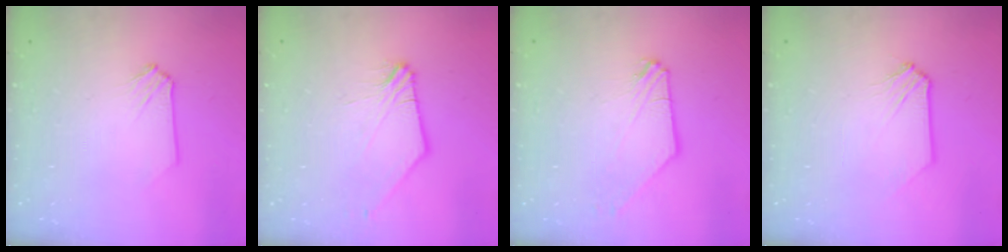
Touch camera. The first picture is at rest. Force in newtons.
{"total": 2.0, "press": 1.9, "slide": 0.4}
{"total": 2.5, "press": 2.5, "slide": 0.4}
{"total": 0.6, "press": 0.6, "slide": 0.0}